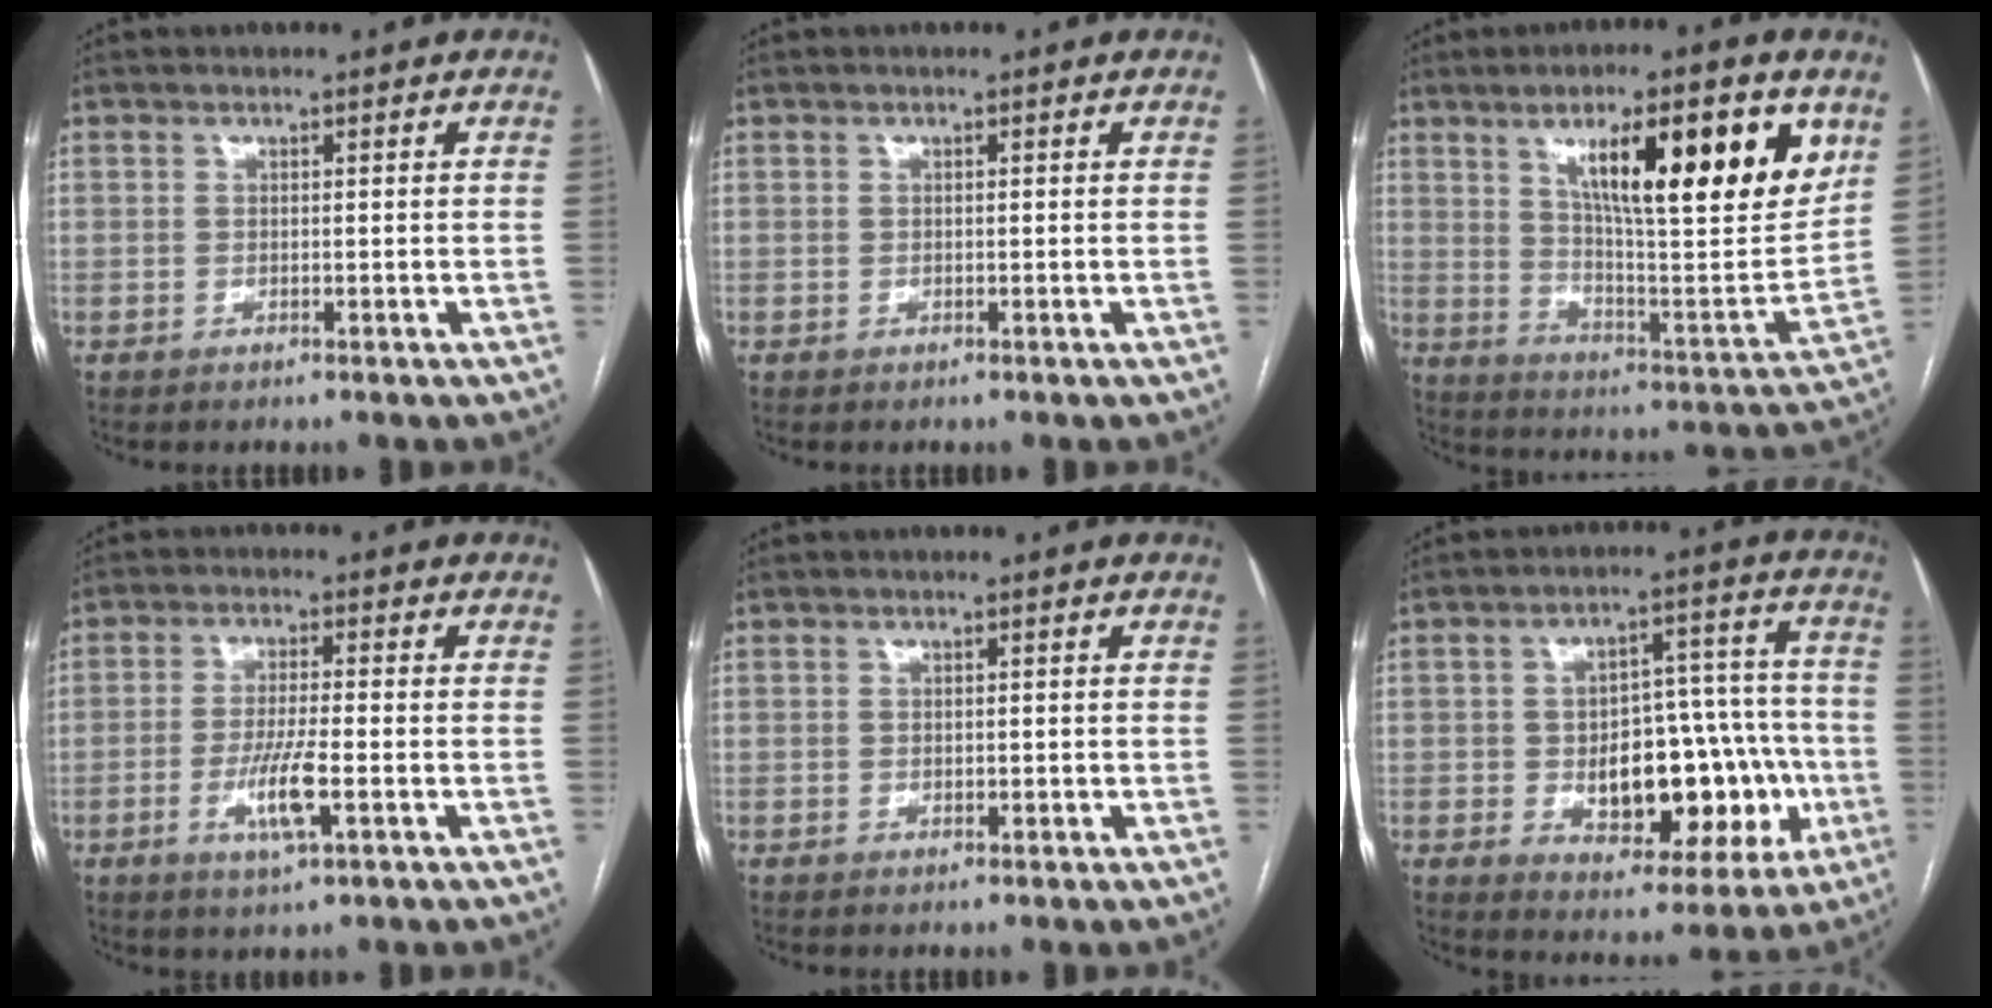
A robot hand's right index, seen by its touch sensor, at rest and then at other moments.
{"total": 0.0}
{"total": 21.5, "force": [10.1, 3.6, 18.7], "torque": [-0.273, -0.001, 0.161]}
{"total": 6.5, "force": [-2.2, 0.5, 6.1], "torque": [-0.120, -0.011, -0.039]}
{"total": 0.7, "force": [-0.1, 0.5, 0.5], "torque": [-0.007, 0.000, 0.001]}
{"total": 17.5, "force": [-3.3, 9.1, 14.6], "torque": [-0.190, 0.037, -0.023]}